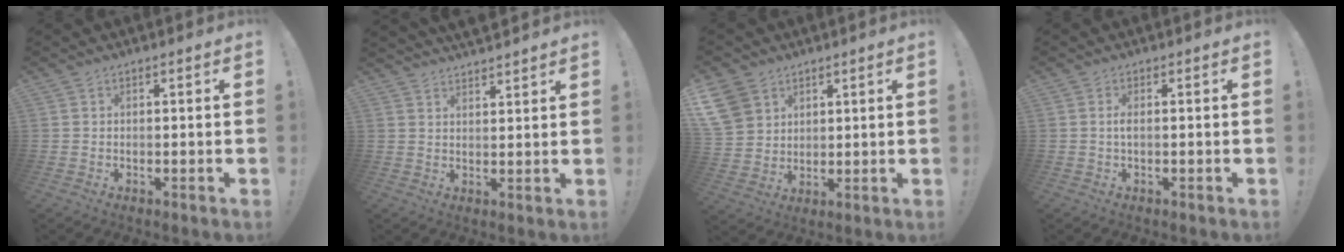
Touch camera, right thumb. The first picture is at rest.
{"total": 4.0, "force": [3.8, 0.8, 1.0], "torque": [-0.012, -0.026, 0.070]}
{"total": 10.3, "force": [5.2, 8.1, 3.7], "torque": [-0.067, -0.028, 0.107]}
{"total": 1.8, "force": [-0.1, 0.3, 1.7], "torque": [-0.040, -0.001, -0.005]}